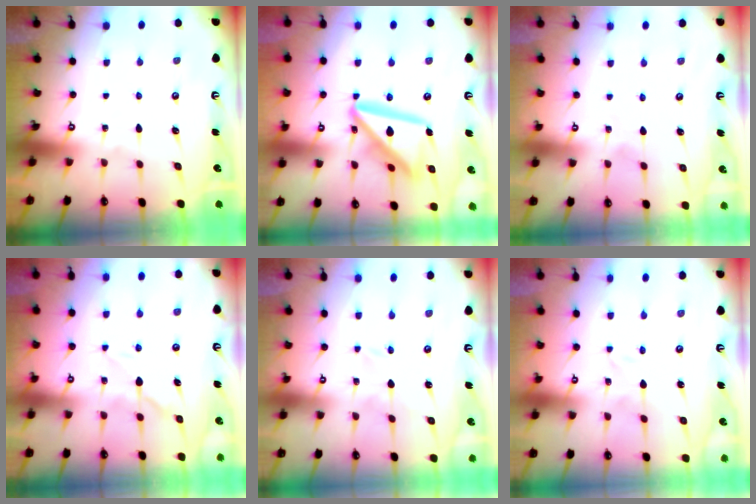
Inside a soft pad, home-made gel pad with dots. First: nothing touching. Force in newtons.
{"total": 17.4, "press": 17.2, "slide": 2.0}
{"total": 2.4, "press": 2.4, "slide": 0.2}
{"total": 6.7, "press": 6.7, "slide": 0.8}
{"total": 2.6, "press": 2.6, "slide": 0.2}
{"total": 0.6, "press": 0.6, "slide": 0.1}